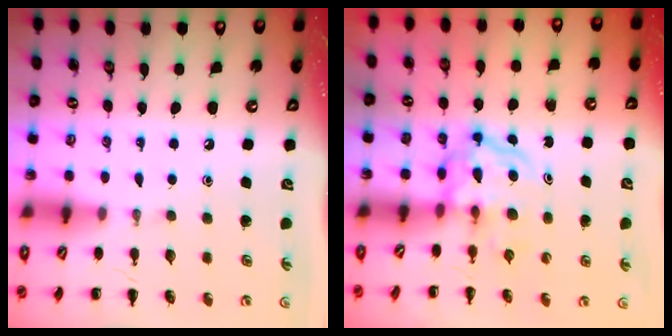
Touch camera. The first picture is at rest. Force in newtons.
{"total": 3.9, "press": 3.9, "slide": 0.4}